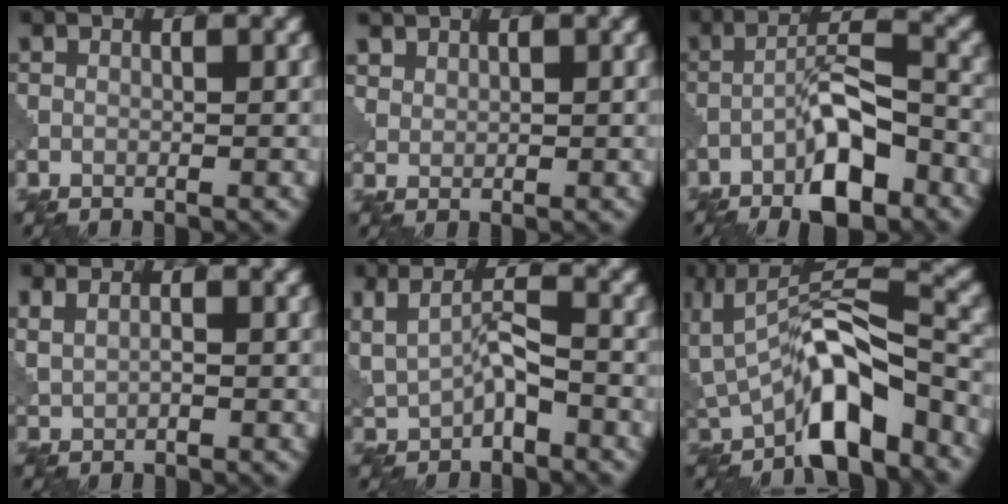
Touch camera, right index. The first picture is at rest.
{"total": 2.1, "force": [1.6, 1.3, 0.4], "torque": [-0.017, -0.008, 0.045]}
{"total": 7.4, "force": [-4.3, 2.2, 5.6], "torque": [-0.091, 0.013, -0.076]}
{"total": 1.9, "force": [0.9, 1.1, 1.3], "torque": [-0.032, 0.000, 0.021]}
{"total": 3.7, "force": [-0.2, 1.6, 3.4], "torque": [-0.073, -0.003, -0.003]}
{"total": 9.0, "force": [-4.0, 3.7, 7.1], "torque": [-0.106, 0.017, -0.082]}